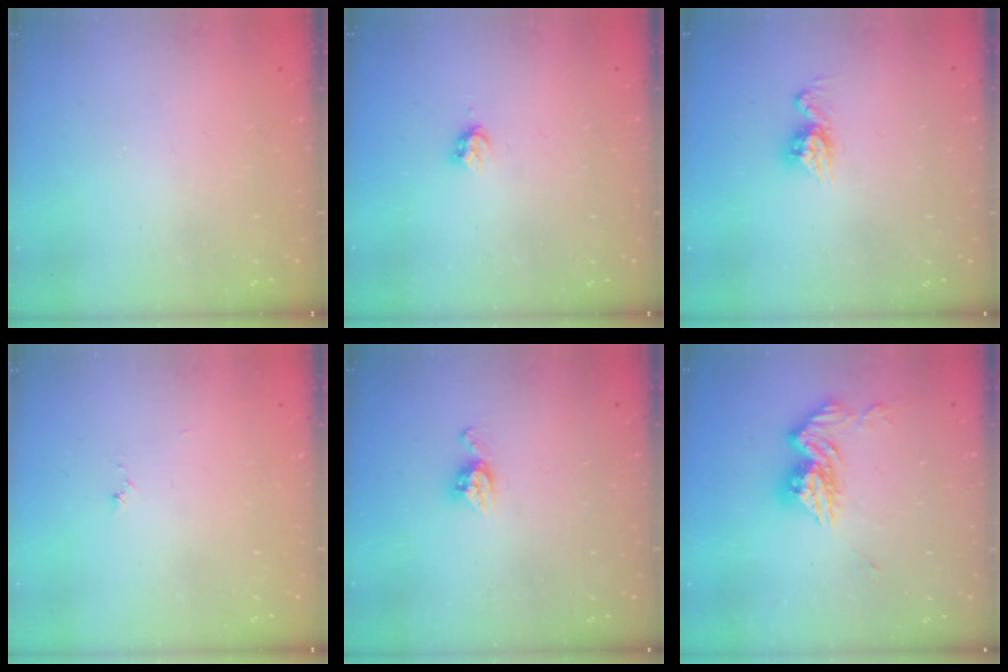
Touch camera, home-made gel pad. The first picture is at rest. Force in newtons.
{"total": 3.2, "press": 3.1, "slide": 0.5}
{"total": 8.0, "press": 8.0, "slide": 0.7}
{"total": 3.8, "press": 3.8, "slide": 0.4}
{"total": 6.0, "press": 6.0, "slide": 0.4}
{"total": 12.8, "press": 12.8, "slide": 1.1}